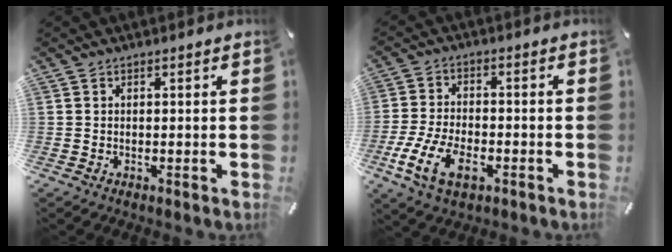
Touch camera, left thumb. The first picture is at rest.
{"total": 11.2, "force": [-4.7, 6.0, 8.2], "torque": [-0.182, 0.003, -0.087]}